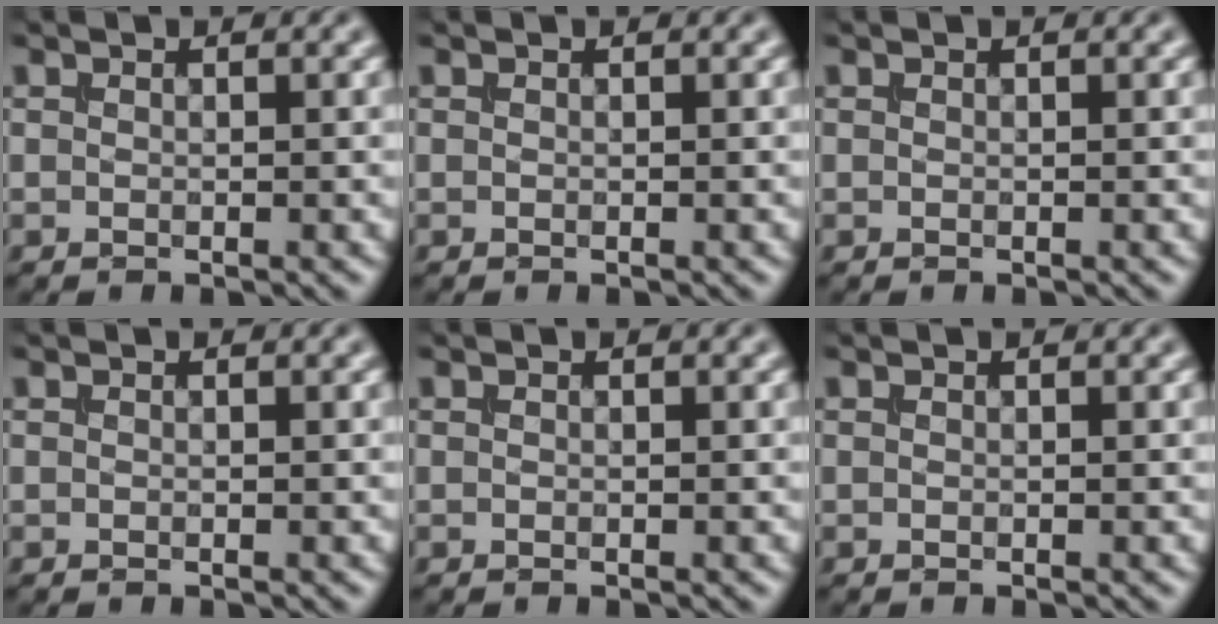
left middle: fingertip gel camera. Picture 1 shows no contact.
{"total": 0.0}
{"total": 0.0}
{"total": 0.0}
{"total": 0.0}
{"total": 0.0}